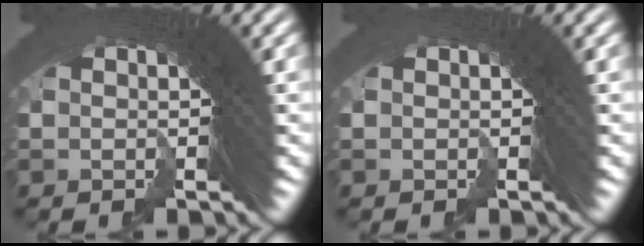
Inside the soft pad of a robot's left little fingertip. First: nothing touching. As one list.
[{"total": 0.0}]